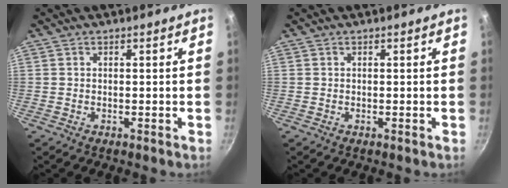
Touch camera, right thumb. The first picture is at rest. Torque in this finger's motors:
{"motor_torque": [-0.03, 0.03, 0.07, -0.01, 0.02]}